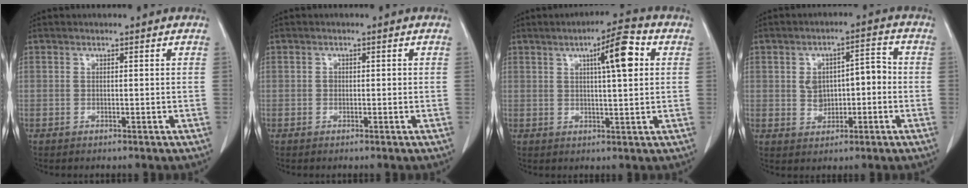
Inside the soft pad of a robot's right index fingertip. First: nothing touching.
{"total": 0.8, "force": [-0.1, 0.7, 0.4], "torque": [-0.006, 0.002, -0.001]}
{"total": 7.9, "force": [2.5, 0.9, 7.4], "torque": [-0.116, 0.011, 0.036]}
{"total": 6.4, "force": [-0.4, 4.0, 5.0], "torque": [-0.078, 0.029, 0.003]}